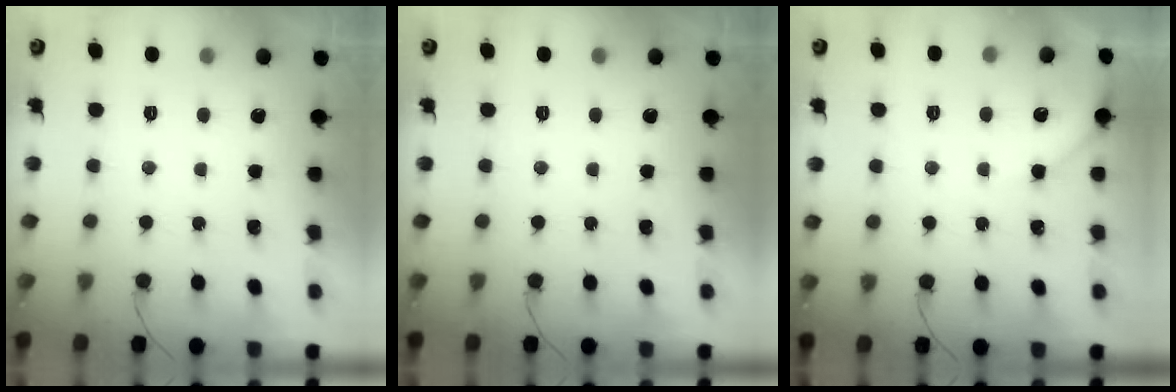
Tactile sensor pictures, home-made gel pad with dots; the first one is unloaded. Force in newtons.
{"total": 0.0}
{"total": 3.6, "press": 3.5, "slide": 0.6}